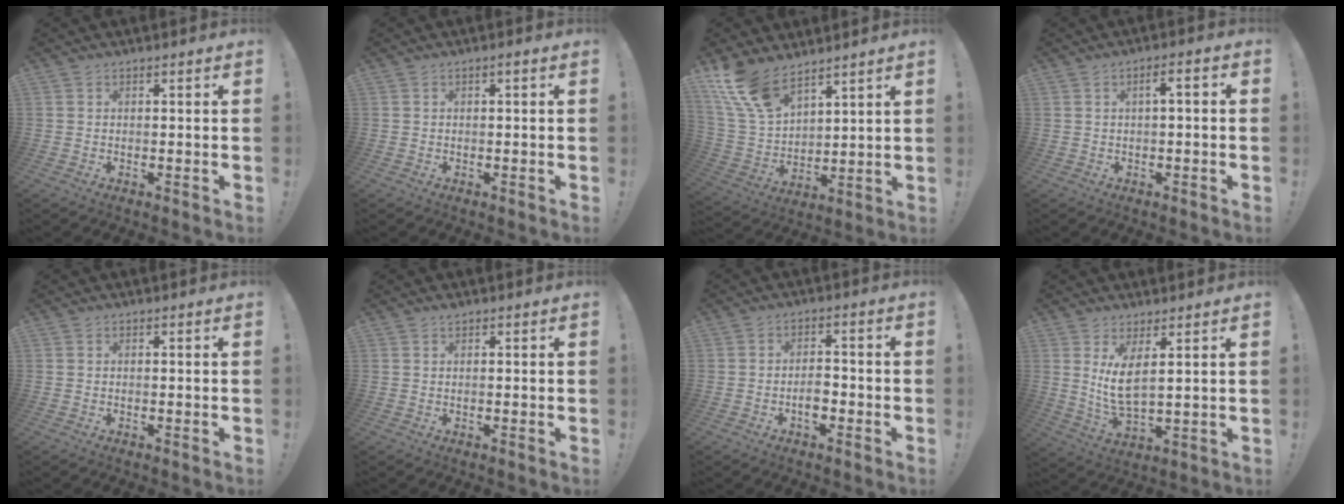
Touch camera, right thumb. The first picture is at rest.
{"total": 1.0, "force": [-0.4, 0.0, 0.9], "torque": [-0.022, 0.006, -0.006]}
{"total": 13.8, "force": [10.4, 6.3, 6.5], "torque": [-0.139, -0.065, 0.203]}
{"total": 3.2, "force": [-0.6, 0.6, 3.1], "torque": [-0.044, 0.003, -0.017]}
{"total": 0.0}
{"total": 0.6, "force": [0.5, -0.1, 0.2], "torque": [-0.004, 0.000, 0.010]}
{"total": 4.7, "force": [-1.8, 2.6, 3.4], "torque": [-0.055, 0.005, -0.035]}
{"total": 8.2, "force": [3.6, 2.7, 6.9], "torque": [-0.134, -0.026, 0.063]}